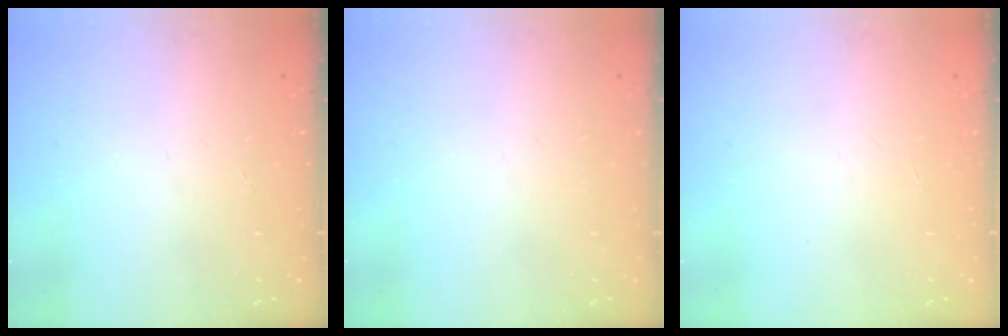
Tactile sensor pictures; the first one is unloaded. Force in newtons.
{"total": 0.0}
{"total": 0.0}